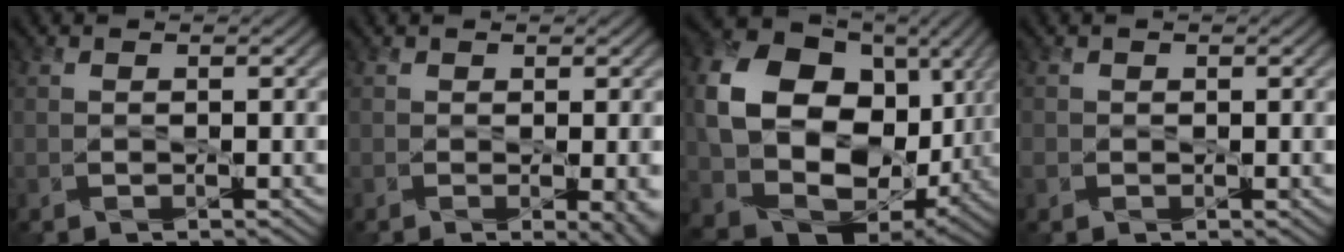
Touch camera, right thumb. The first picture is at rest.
{"total": 2.9, "force": [-0.6, 1.0, 2.6], "torque": [-0.032, -0.007, -0.006]}
{"total": 16.2, "force": [1.0, 12.6, 10.1], "torque": [-0.213, -0.035, 0.025]}
{"total": 1.2, "force": [-0.2, 1.2, 0.2], "torque": [-0.006, -0.005, -0.007]}